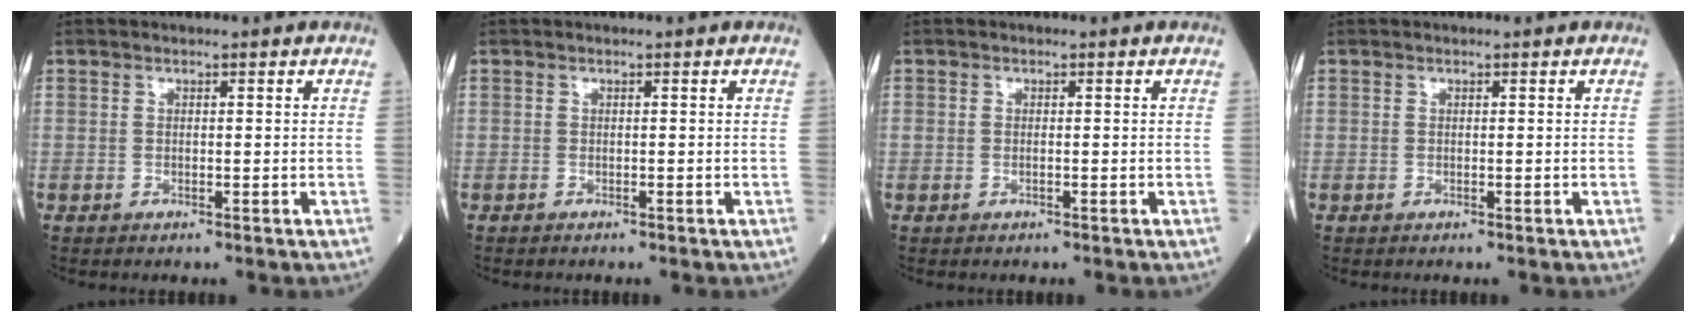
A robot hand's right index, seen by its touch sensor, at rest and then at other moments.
{"total": 0.0}
{"total": 0.5, "force": [-0.1, 0.3, 0.4], "torque": [-0.010, 0.002, 0.003]}
{"total": 0.0}